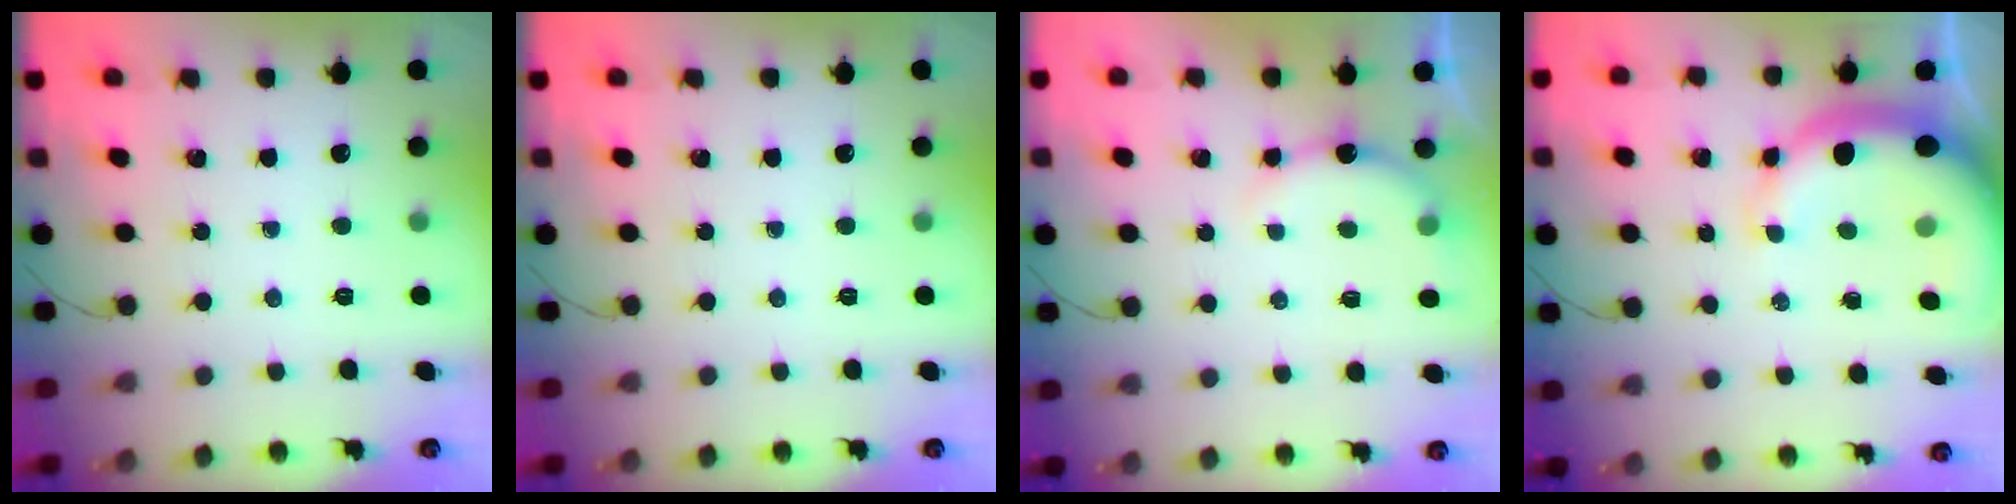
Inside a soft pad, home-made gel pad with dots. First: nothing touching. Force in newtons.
{"total": 0.0}
{"total": 5.6, "press": 5.5, "slide": 1.3}
{"total": 10.5, "press": 10.2, "slide": 2.6}